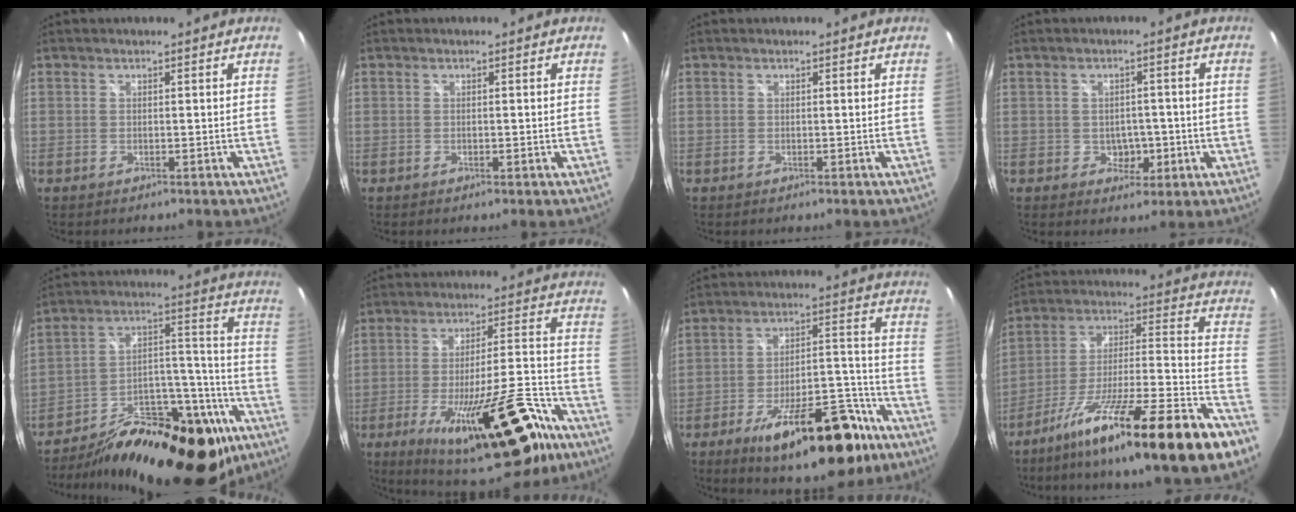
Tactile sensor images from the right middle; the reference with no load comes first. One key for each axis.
{"total": 0.5, "fx": 0.0, "fy": 0.2, "fz": 0.5, "tx": -0.007, "ty": 0.001, "tz": -0.002}
{"total": 0.0}
{"total": 4.5, "fx": -0.9, "fy": 3.5, "fz": 2.6, "tx": -0.043, "ty": 0.000, "tz": -0.007}
{"total": 28.7, "fx": -18.4, "fy": 13.0, "fz": 17.7, "tx": -0.265, "ty": 0.021, "tz": -0.261}
{"total": 26.3, "fx": -15.5, "fy": 8.1, "fz": 19.6, "tx": -0.315, "ty": -0.023, "tz": -0.219}
{"total": 23.0, "fx": -14.6, "fy": 8.2, "fz": 15.8, "tx": -0.238, "ty": 0.003, "tz": -0.206}
{"total": 25.4, "fx": -16.8, "fy": 1.7, "fz": 18.9, "tx": -0.284, "ty": -0.036, "tz": -0.268}